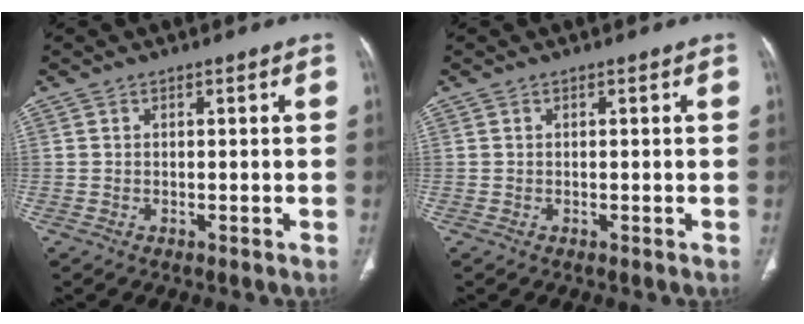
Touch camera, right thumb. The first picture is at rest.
{"total": 0.0}